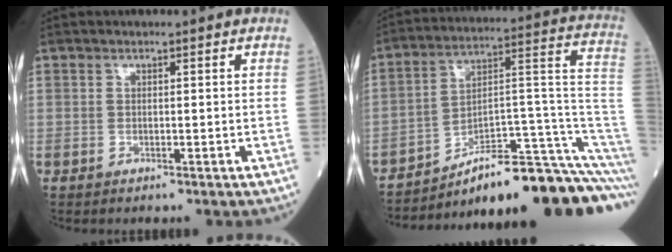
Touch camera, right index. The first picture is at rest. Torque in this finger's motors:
{"motor_torque": [-0.19, -1.11, 0.23, 0.09]}